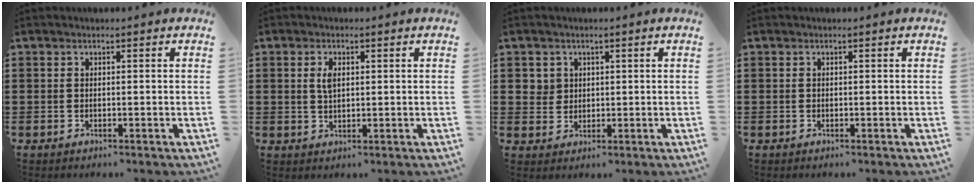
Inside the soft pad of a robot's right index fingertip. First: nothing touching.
{"total": 2.7, "force": [0.7, 1.3, 2.3], "torque": [-0.049, 0.007, 0.011]}
{"total": 3.2, "force": [1.2, 2.9, 0.5], "torque": [-0.023, 0.011, 0.022]}
{"total": 0.6, "force": [-0.2, 0.5, 0.2], "torque": [-0.006, 0.002, -0.004]}